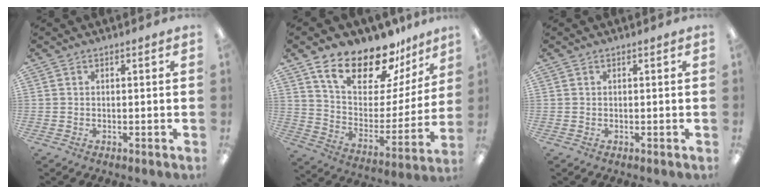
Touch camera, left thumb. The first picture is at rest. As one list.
[{"total": 20.6, "force": [15.8, 8.6, 10.1], "torque": [-0.179, -0.100, 0.276]}, {"total": 0.0}]